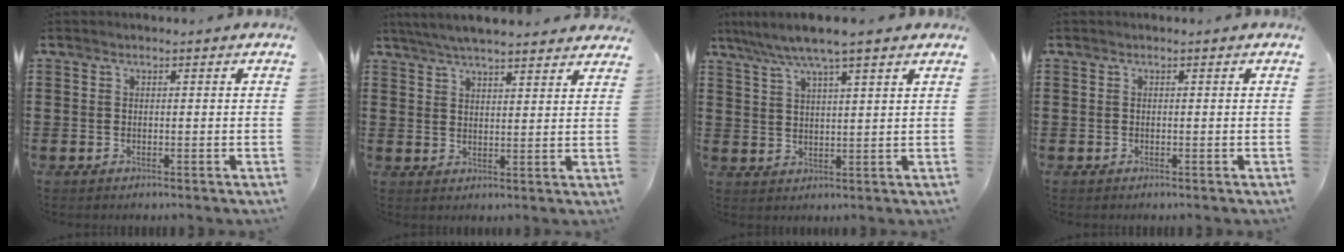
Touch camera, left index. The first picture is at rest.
{"total": 5.2, "force": [4.9, 0.1, 1.7], "torque": [-0.047, -0.012, 0.089]}
{"total": 5.6, "force": [4.4, -0.1, 3.4], "torque": [-0.079, -0.017, 0.076]}
{"total": 0.0}